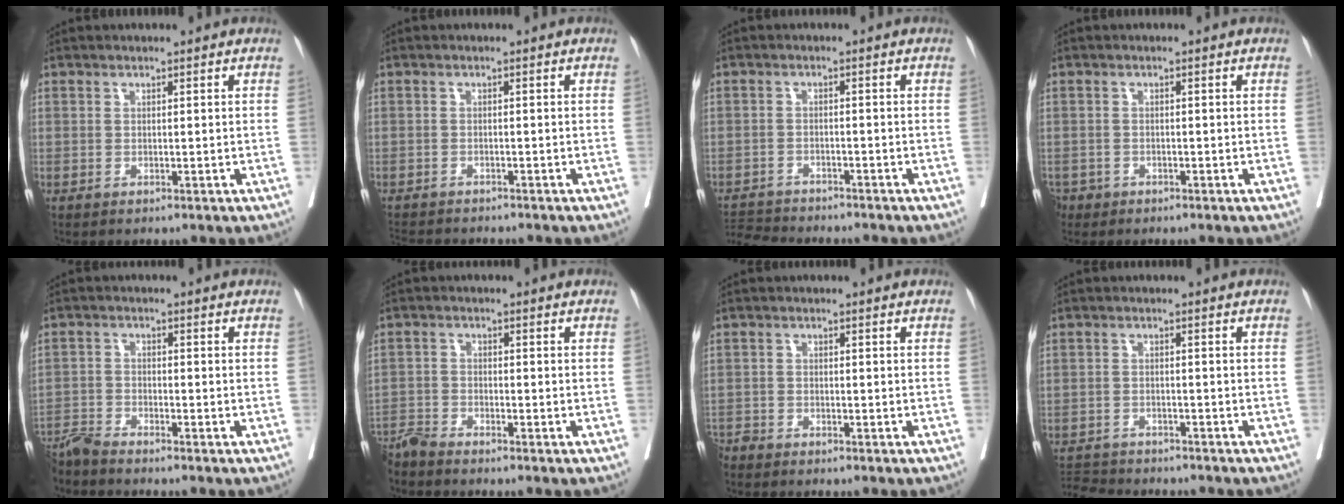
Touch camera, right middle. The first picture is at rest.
{"total": 6.7, "force": [-6.2, 1.2, 2.2], "torque": [-0.029, -0.006, -0.093]}
{"total": 7.1, "force": [-7.0, 0.5, 1.3], "torque": [-0.015, -0.006, -0.113]}
{"total": 3.1, "force": [-2.2, 2.1, 0.1], "torque": [0.000, 0.003, -0.041]}
{"total": 4.3, "force": [-4.2, -0.5, 0.8], "torque": [-0.008, -0.019, -0.084]}
{"total": 4.0, "force": [-3.9, -0.5, 0.5], "torque": [-0.004, -0.017, -0.078]}
{"total": 2.9, "force": [-2.9, 0.1, 0.2], "torque": [0.004, -0.008, -0.053]}
{"total": 7.7, "force": [-7.4, 1.2, 1.6], "torque": [-0.022, -0.004, -0.115]}